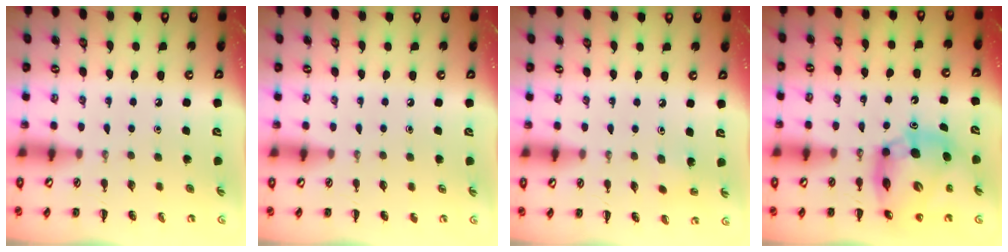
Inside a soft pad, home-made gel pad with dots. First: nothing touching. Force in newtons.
{"total": 0.0}
{"total": 2.4, "press": 2.3, "slide": 0.6}
{"total": 13.6, "press": 13.0, "slide": 4.0}